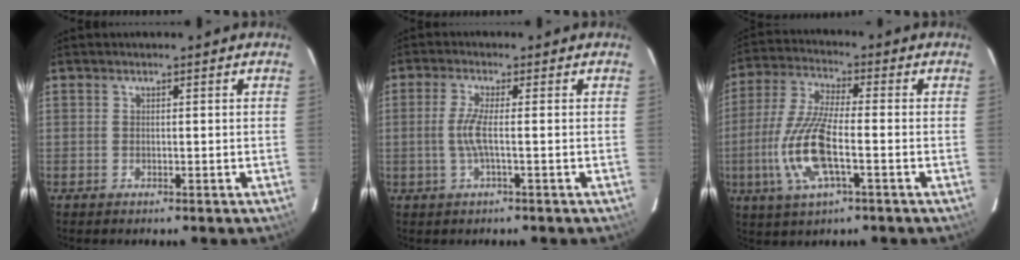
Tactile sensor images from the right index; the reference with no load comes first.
{"total": 4.0, "force": [-0.7, -0.3, 3.9], "torque": [-0.083, -0.004, -0.014]}
{"total": 13.5, "force": [-3.6, 3.5, 12.6], "torque": [-0.273, -0.008, -0.071]}